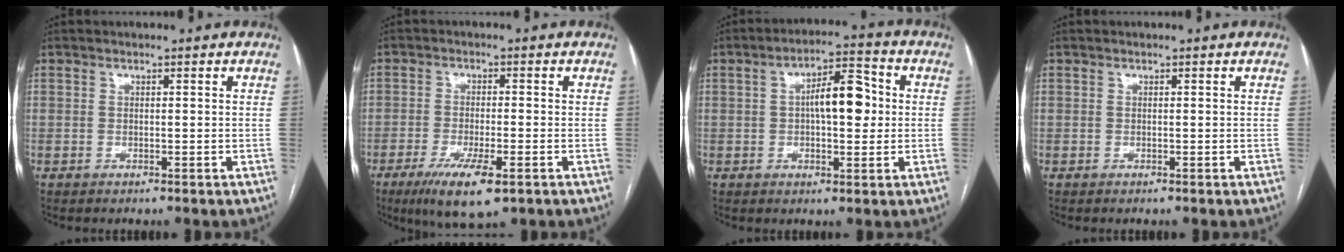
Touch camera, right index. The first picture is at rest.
{"total": 8.4, "force": [-4.6, 1.8, 6.7], "torque": [-0.122, -0.019, -0.072]}
{"total": 8.6, "force": [0.7, 2.9, 8.1], "torque": [-0.130, 0.024, 0.009]}
{"total": 0.0}